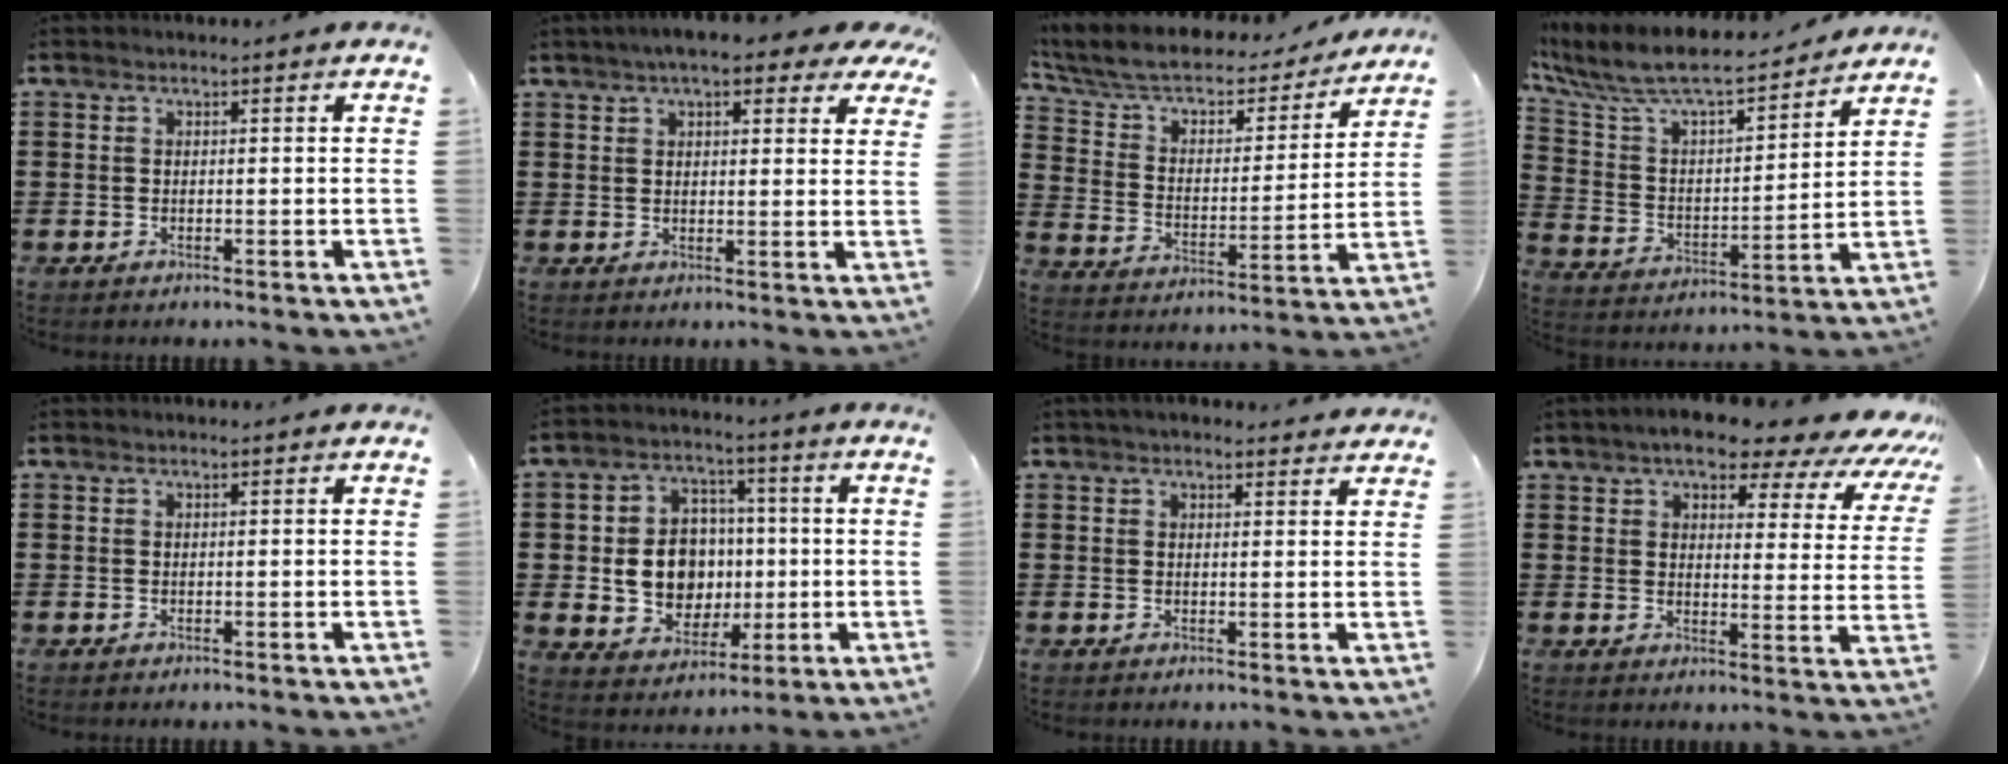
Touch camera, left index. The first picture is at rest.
{"total": 6.1, "force": [4.6, 1.5, 3.6], "torque": [-0.069, -0.003, 0.080]}
{"total": 6.2, "force": [4.7, 2.7, 2.9], "torque": [-0.080, -0.034, 0.076]}
{"total": 9.3, "force": [8.0, 1.8, 4.4], "torque": [-0.122, -0.055, 0.134]}
{"total": 0.0}
{"total": 9.1, "force": [0.0, 7.9, 4.5], "torque": [-0.089, 0.013, 0.004]}
{"total": 2.1, "force": [2.0, 0.3, 0.6], "torque": [-0.016, 0.001, 0.038]}
{"total": 7.3, "force": [6.3, 1.7, 3.3], "torque": [-0.068, -0.037, 0.105]}